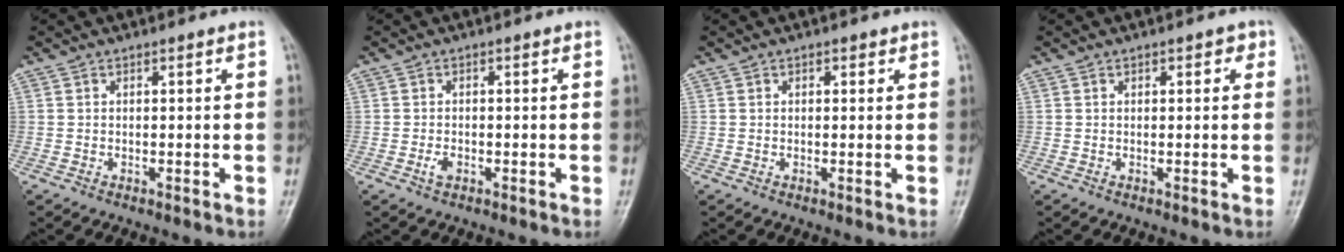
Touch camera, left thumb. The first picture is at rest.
{"total": 1.5, "force": [-0.8, 0.9, 1.0], "torque": [-0.020, 0.001, -0.016]}
{"total": 1.2, "force": [0.7, 0.8, 0.6], "torque": [0.001, -0.001, 0.005]}
{"total": 1.9, "force": [0.8, 1.1, 1.3], "torque": [-0.002, 0.002, 0.007]}